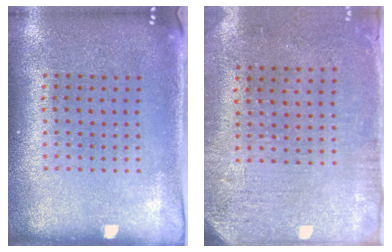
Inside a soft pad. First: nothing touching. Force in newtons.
{"total": 3.1, "press": 2.5, "slide": 1.8}